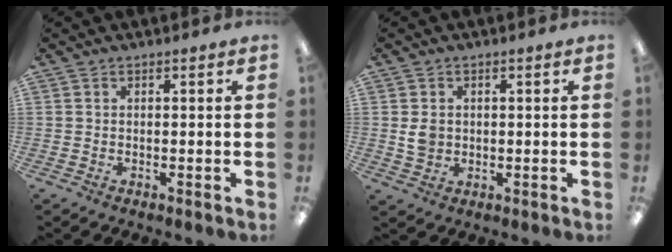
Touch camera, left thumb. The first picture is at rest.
{"total": 3.7, "force": [0.4, 3.1, 2.0], "torque": [-0.029, 0.002, 0.006]}